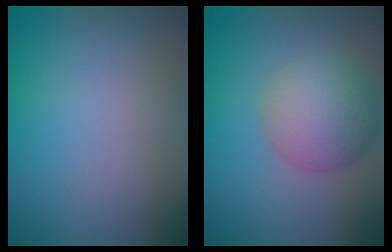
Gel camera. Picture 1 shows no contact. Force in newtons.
{"total": 5.2, "press": 5.2, "slide": 0.3}